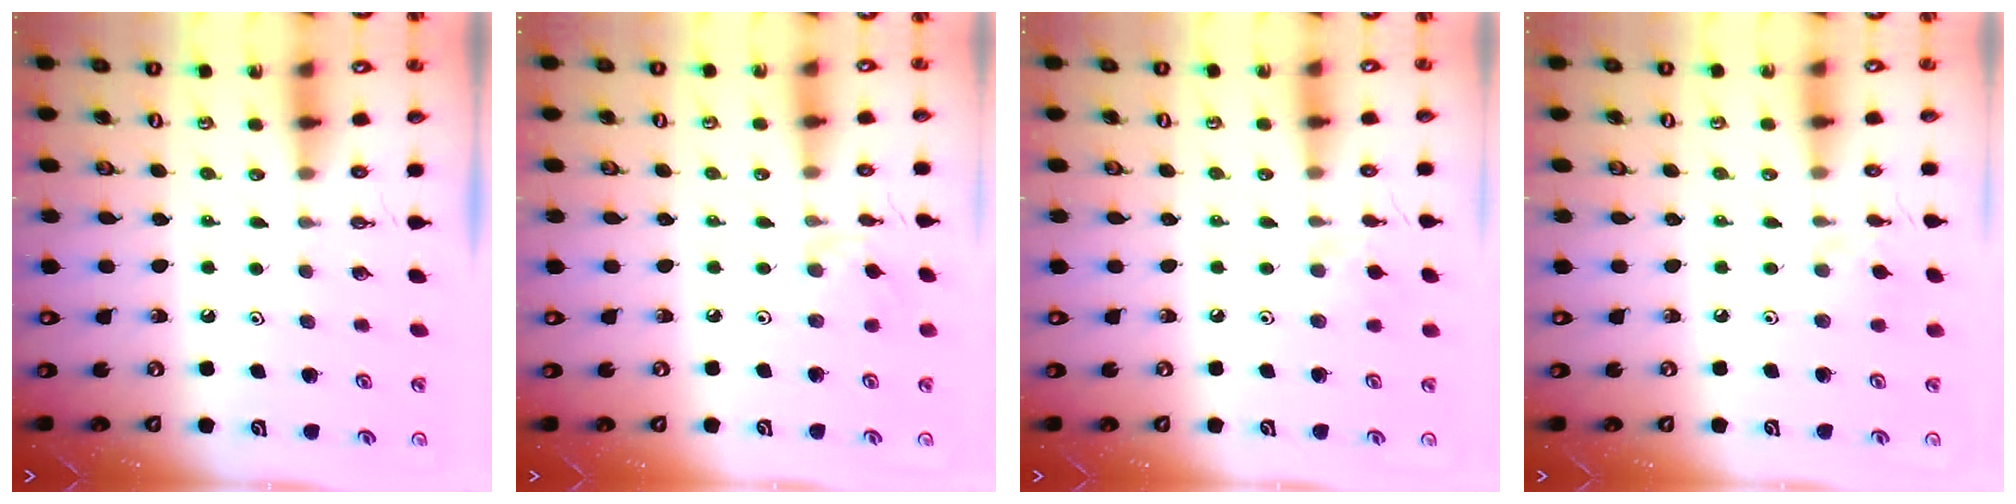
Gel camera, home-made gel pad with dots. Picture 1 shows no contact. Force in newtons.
{"total": 2.0, "press": 1.9, "slide": 0.5}
{"total": 4.2, "press": 4.1, "slide": 0.7}
{"total": 1.9, "press": 1.8, "slide": 0.4}